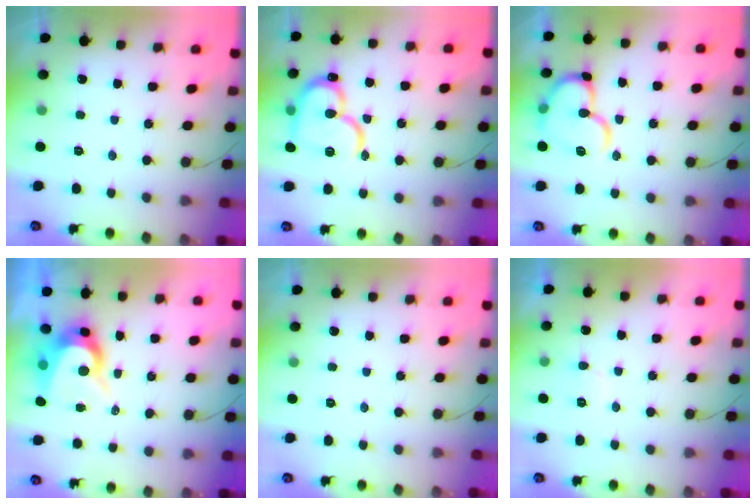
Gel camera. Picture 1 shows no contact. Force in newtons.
{"total": 19.0, "press": 18.8, "slide": 2.4}
{"total": 15.1, "press": 15.0, "slide": 1.6}
{"total": 9.2, "press": 9.2, "slide": 0.8}
{"total": 0.0}
{"total": 6.5, "press": 6.5, "slide": 0.7}